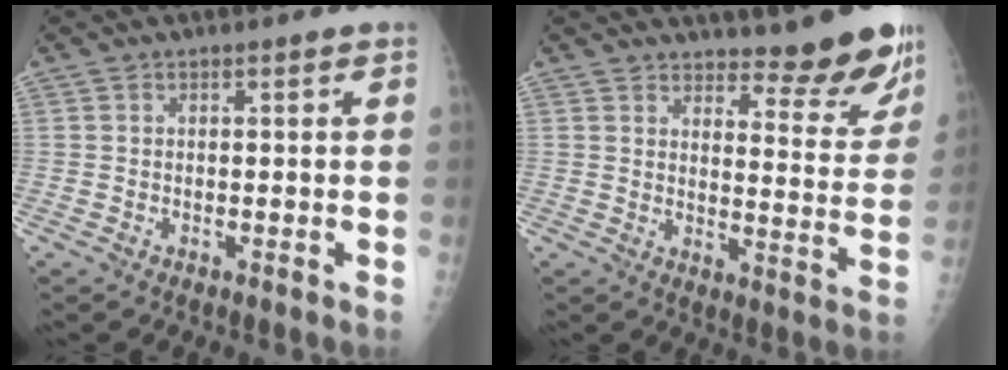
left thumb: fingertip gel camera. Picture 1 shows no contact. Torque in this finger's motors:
{"motor_torque": [0.08, 0.17, 0.05, -0.32, 0.03]}